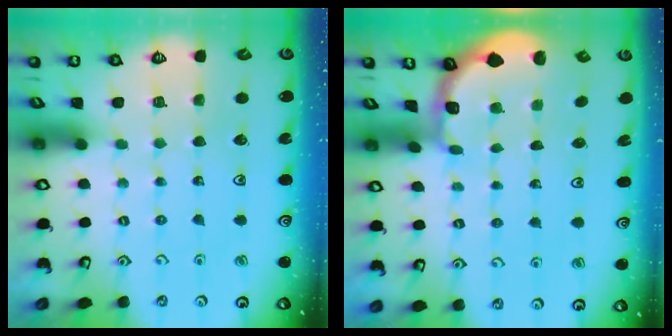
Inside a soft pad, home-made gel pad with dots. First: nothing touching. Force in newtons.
{"total": 1.7, "press": 1.7, "slide": 0.4}